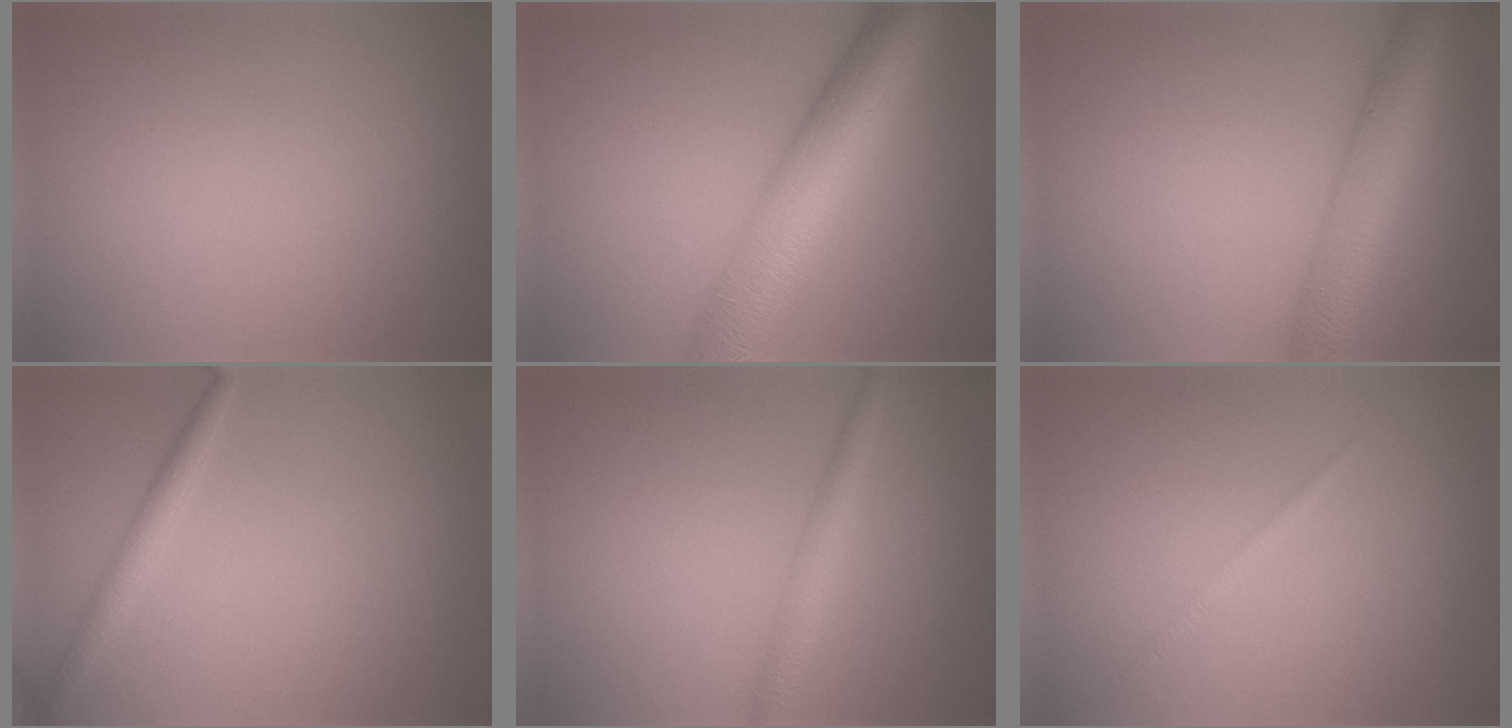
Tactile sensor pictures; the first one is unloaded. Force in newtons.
{"total": 10.2, "press": 10.2, "slide": 0.2}
{"total": 6.4, "press": 6.4, "slide": 0.3}
{"total": 1.9, "press": 1.9, "slide": 0.1}
{"total": 2.4, "press": 2.4, "slide": 0.1}
{"total": 0.7, "press": 0.7, "slide": 0.0}